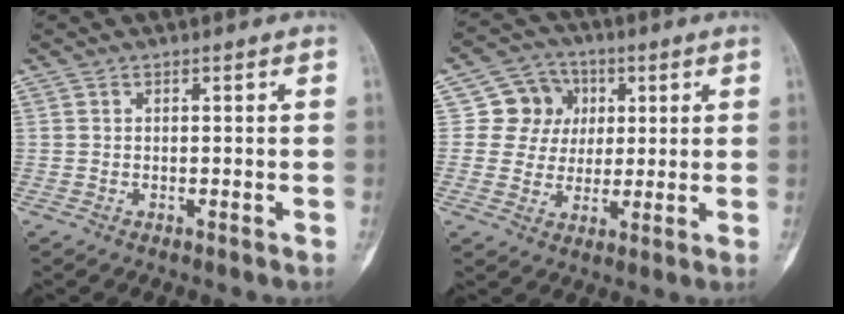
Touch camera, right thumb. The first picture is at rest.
{"total": 9.0, "force": [2.2, 8.3, 2.4], "torque": [0.008, 0.004, 0.033]}